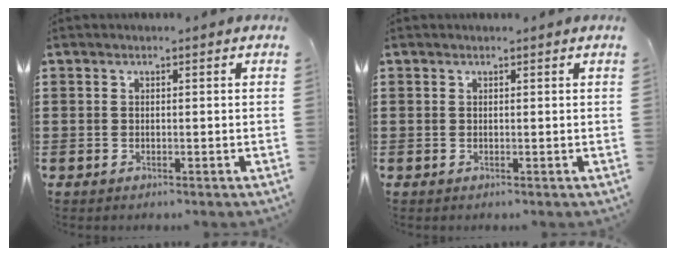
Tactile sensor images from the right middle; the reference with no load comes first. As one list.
[{"total": 0.0}]